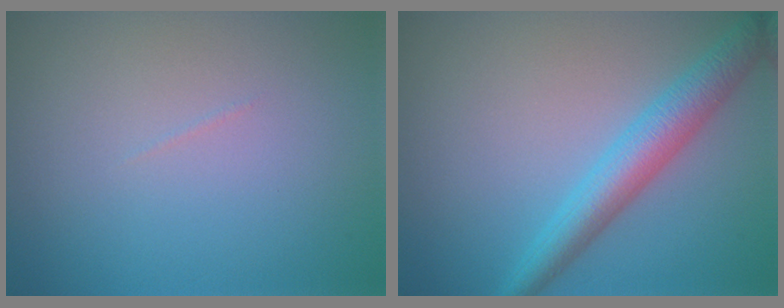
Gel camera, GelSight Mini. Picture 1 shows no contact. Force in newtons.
{"total": 4.4, "press": 4.3, "slide": 0.1}